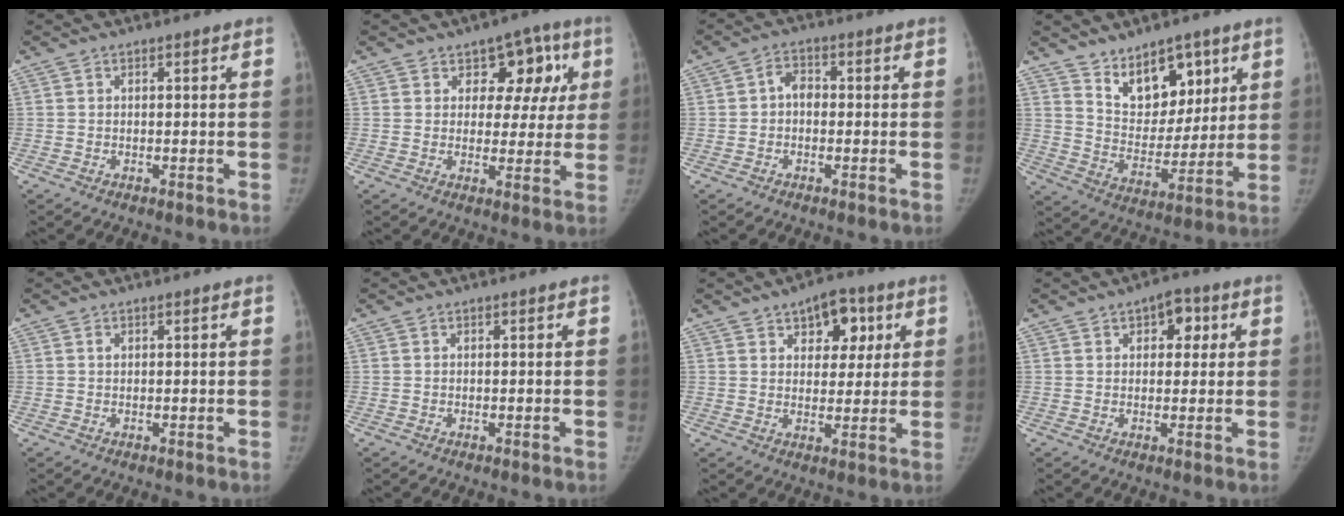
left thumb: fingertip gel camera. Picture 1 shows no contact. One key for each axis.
{"total": 9.3, "fx": 3.5, "fy": 6.6, "fz": 5.5, "tx": -0.010, "ty": -0.006, "tz": 0.041}
{"total": 3.5, "fx": -0.4, "fy": 2.8, "fz": 2.1, "tx": -0.019, "ty": 0.016, "tz": -0.017}
{"total": 13.0, "fx": 7.9, "fy": 7.9, "fz": 6.6, "tx": -0.059, "ty": -0.057, "tz": 0.144}
{"total": 0.7, "fx": 0.2, "fy": 0.5, "fz": 0.4, "tx": -0.006, "ty": 0.000, "tz": 0.004}
{"total": 0.0}
{"total": 9.1, "fx": 4.1, "fy": 5.7, "fz": 5.8, "tx": -0.037, "ty": -0.011, "tz": 0.053}
{"total": 5.8, "fx": 2.2, "fy": 3.7, "fz": 3.9, "tx": -0.018, "ty": -0.001, "tz": 0.022}